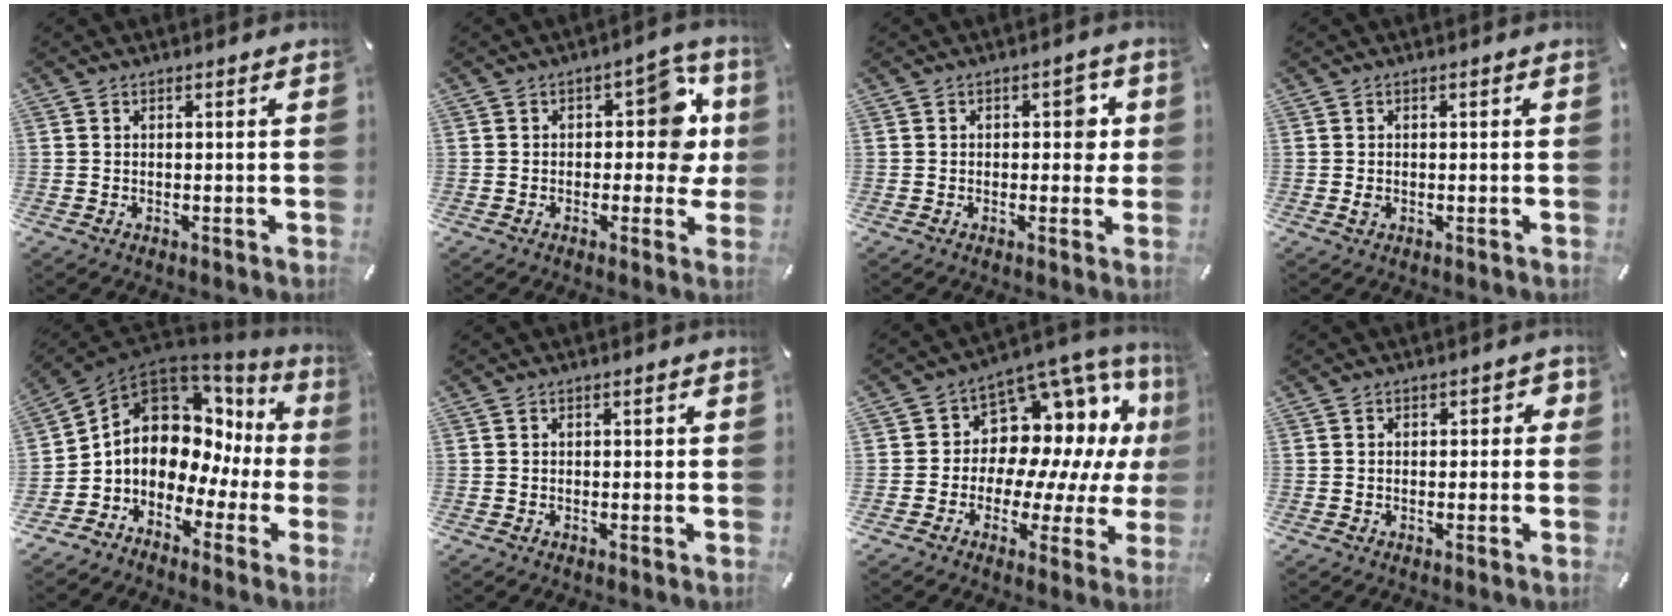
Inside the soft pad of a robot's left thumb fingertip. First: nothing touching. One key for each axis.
{"total": 12.2, "fx": 1.7, "fy": 7.0, "fz": 9.9, "tx": -0.110, "ty": -0.006, "tz": 0.023}
{"total": 4.9, "fx": 0.6, "fy": 3.2, "fz": 3.7, "tx": -0.035, "ty": -0.001, "tz": -0.002}
{"total": 1.2, "fx": -0.2, "fy": 0.8, "fz": 0.9, "tx": -0.016, "ty": 0.001, "tz": -0.004}
{"total": 11.9, "fx": 2.6, "fy": 9.6, "fz": 6.4, "tx": -0.120, "ty": -0.039, "tz": 0.042}
{"total": 0.8, "fx": -0.1, "fy": 0.6, "fz": 0.5, "tx": -0.010, "ty": 0.003, "tz": -0.004}
{"total": 12.0, "fx": 5.2, "fy": 9.2, "fz": 5.6, "tx": -0.076, "ty": -0.076, "tz": 0.093}
{"total": 1.9, "fx": -0.6, "fy": 1.4, "fz": 1.2, "tx": -0.023, "ty": 0.009, "tz": -0.015}